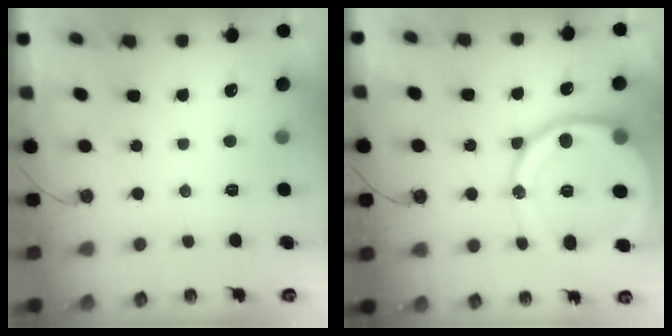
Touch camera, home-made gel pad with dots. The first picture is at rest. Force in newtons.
{"total": 19.2, "press": 19.1, "slide": 1.9}